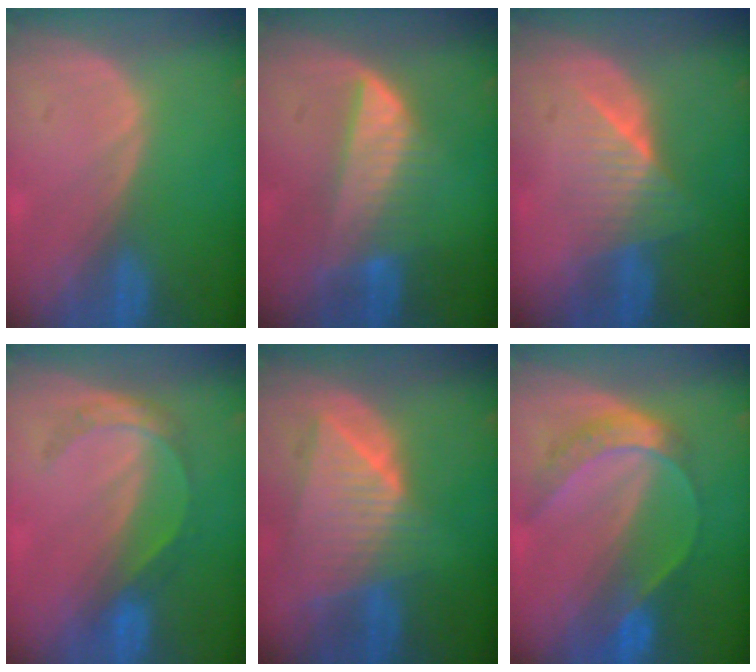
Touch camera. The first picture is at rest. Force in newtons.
{"total": 6.7, "press": 6.5, "slide": 1.6}
{"total": 6.3, "press": 5.5, "slide": 3.0}
{"total": 4.4, "press": 4.2, "slide": 1.2}
{"total": 9.1, "press": 8.0, "slide": 4.3}
{"total": 7.1, "press": 6.0, "slide": 3.9}